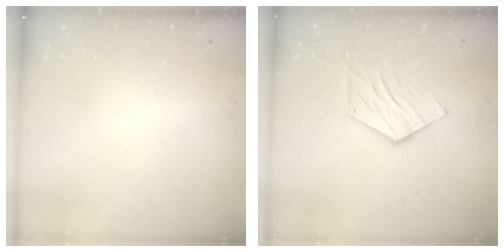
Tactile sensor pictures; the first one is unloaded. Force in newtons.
{"total": 8.9, "press": 8.9, "slide": 0.6}